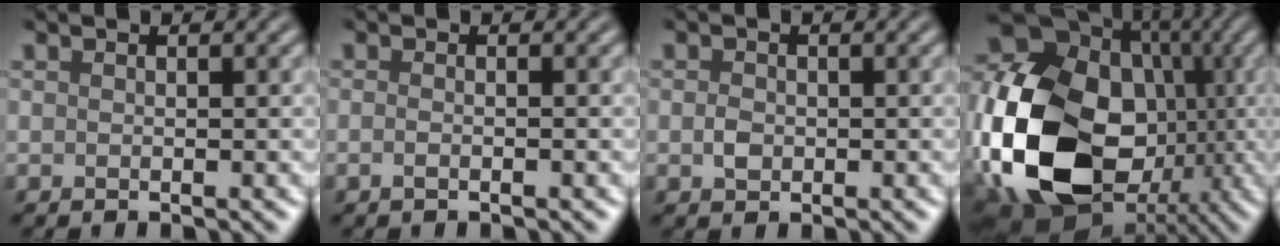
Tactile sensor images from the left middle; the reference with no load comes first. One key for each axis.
{"total": 0.7, "fx": -0.4, "fy": 0.1, "fz": 0.6, "tx": -0.011, "ty": -0.001, "tz": -0.007}
{"total": 1.1, "fx": -0.2, "fy": 0.9, "fz": 0.6, "tx": -0.016, "ty": 0.002, "tz": -0.008}
{"total": 19.3, "fx": -3.3, "fy": 14.4, "fz": 12.4, "tx": -0.278, "ty": -0.018, "tz": -0.060}